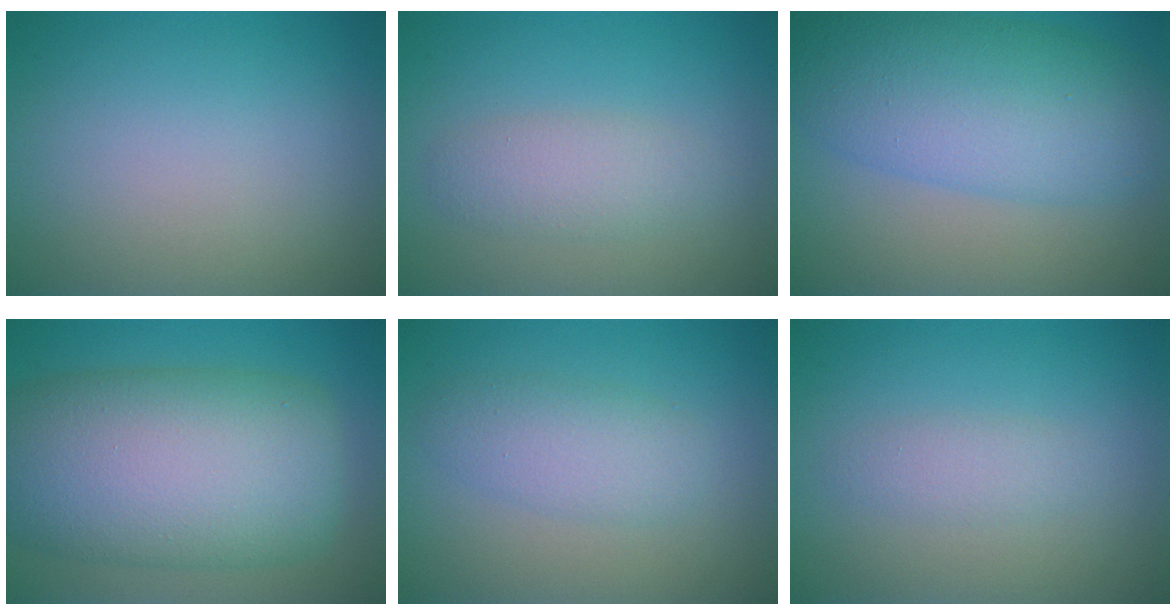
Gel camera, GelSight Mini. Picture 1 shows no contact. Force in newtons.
{"total": 2.6, "press": 2.6, "slide": 0.2}
{"total": 8.9, "press": 8.9, "slide": 0.0}
{"total": 13.3, "press": 13.3, "slide": 0.3}
{"total": 2.4, "press": 2.3, "slide": 0.1}
{"total": 1.6, "press": 1.6, "slide": 0.0}